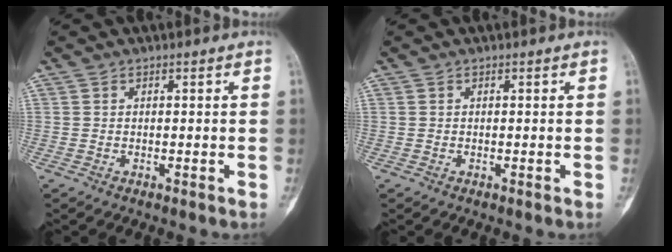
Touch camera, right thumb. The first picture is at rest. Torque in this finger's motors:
{"motor_torque": [0.08, 0.03, -0.03, 0.12, 0.04]}